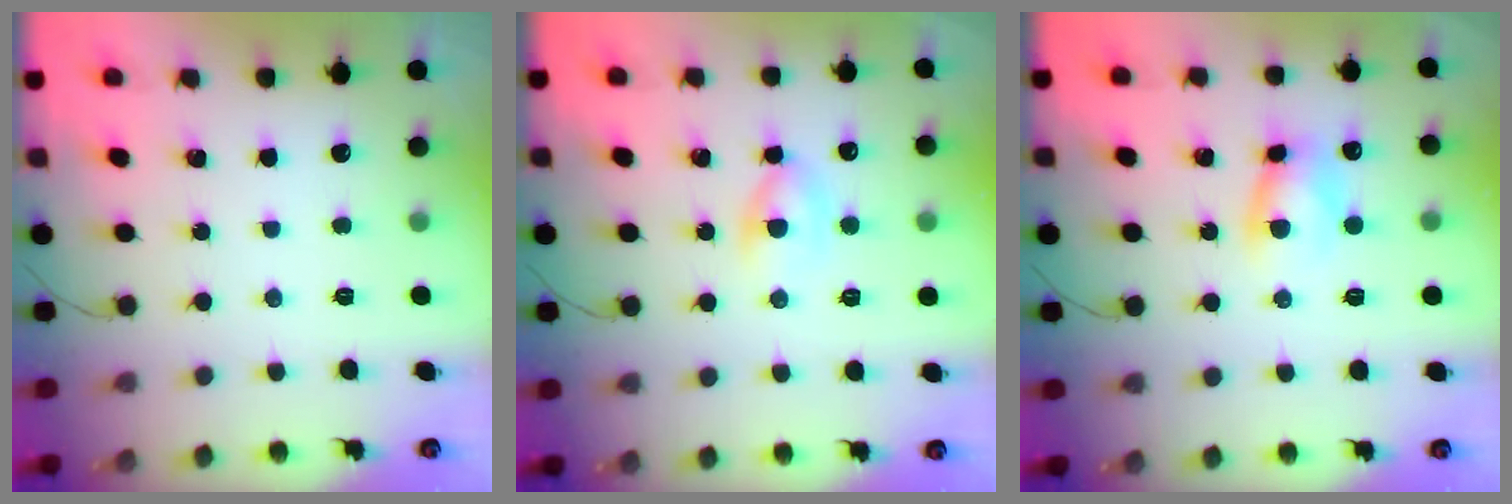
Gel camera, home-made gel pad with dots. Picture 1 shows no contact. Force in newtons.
{"total": 4.6, "press": 4.5, "slide": 1.2}
{"total": 6.9, "press": 6.8, "slide": 0.3}